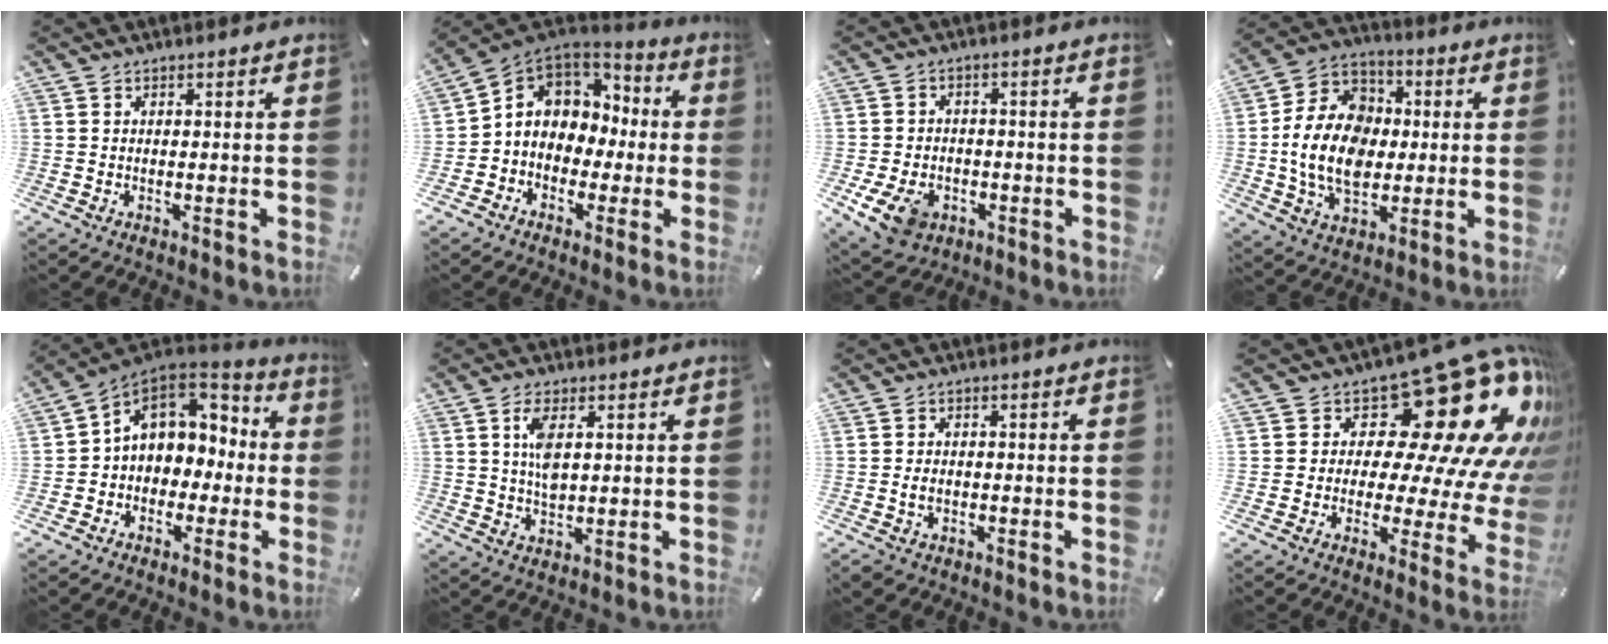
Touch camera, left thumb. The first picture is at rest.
{"total": 8.5, "force": [-0.1, 8.1, 2.6], "torque": [-0.072, 0.010, 0.005]}
{"total": 8.3, "force": [-3.3, 6.2, 4.4], "torque": [-0.092, 0.014, -0.059]}
{"total": 16.5, "force": [-1.3, 12.7, 10.5], "torque": [-0.237, 0.011, -0.025]}
{"total": 9.2, "force": [1.2, 8.4, 3.6], "torque": [-0.080, 0.003, 0.029]}
{"total": 5.7, "force": [1.6, 2.6, 4.8], "torque": [-0.102, 0.000, 0.023]}
{"total": 2.5, "force": [-0.8, 1.8, 1.5], "torque": [-0.035, 0.002, -0.018]}
{"total": 23.1, "force": [11.9, 10.5, 16.9], "torque": [-0.198, -0.119, 0.204]}